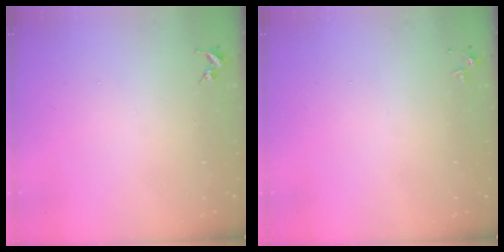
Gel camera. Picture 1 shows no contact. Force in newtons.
{"total": 3.1, "press": 3.1, "slide": 0.4}